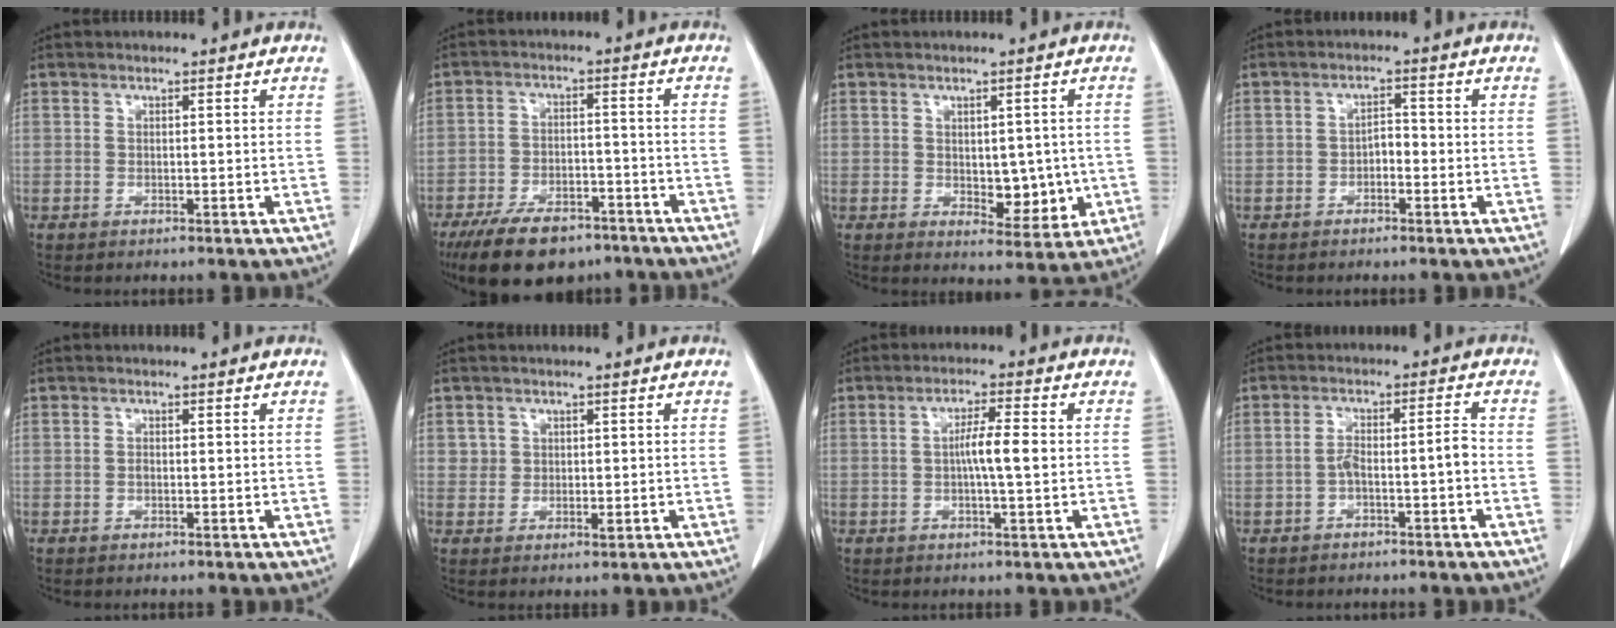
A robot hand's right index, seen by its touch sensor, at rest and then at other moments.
{"total": 10.9, "force": [-8.0, 4.7, 5.6], "torque": [-0.091, -0.010, -0.135]}
{"total": 6.2, "force": [-0.3, 3.2, 5.3], "torque": [-0.061, -0.007, 0.008]}
{"total": 2.4, "force": [-0.6, 1.0, 2.0], "torque": [-0.020, 0.007, -0.013]}
{"total": 0.7, "force": [0.0, 0.3, 0.6], "torque": [-0.011, 0.000, -0.001]}
{"total": 2.2, "force": [0.8, 2.0, 0.4], "torque": [0.001, -0.005, 0.010]}
{"total": 5.1, "force": [0.2, 0.3, 5.1], "torque": [-0.089, 0.003, -0.001]}
{"total": 4.5, "force": [-1.4, 0.4, 4.3], "torque": [-0.074, 0.018, -0.022]}